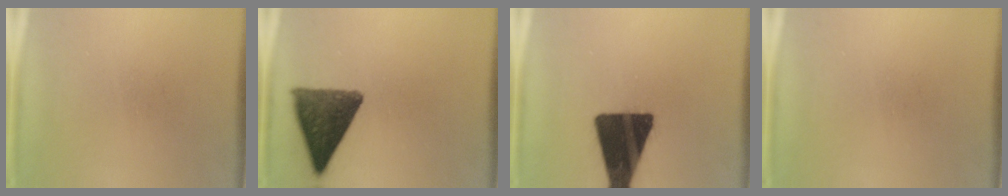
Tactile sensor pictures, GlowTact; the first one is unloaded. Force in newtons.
{"total": 12.1}
{"total": 19.4}
{"total": 0.0}